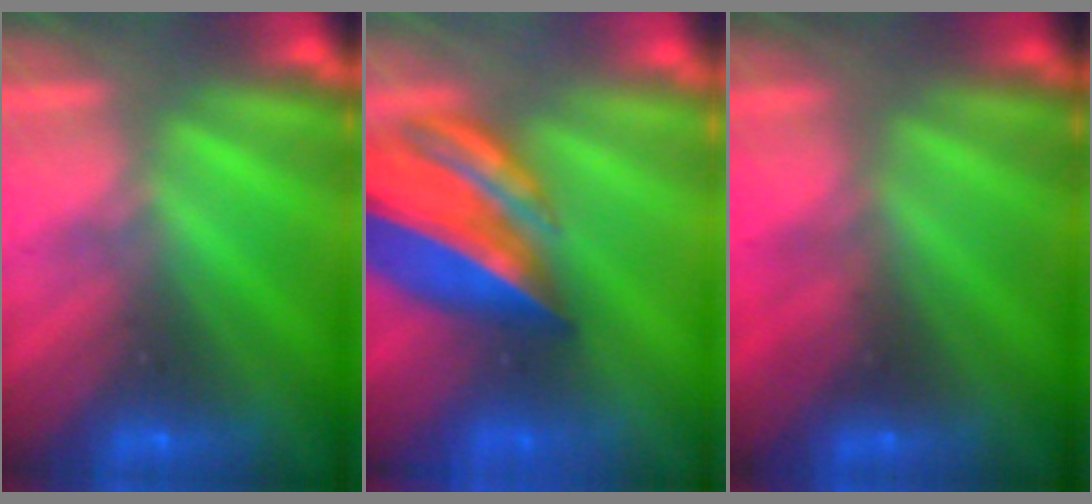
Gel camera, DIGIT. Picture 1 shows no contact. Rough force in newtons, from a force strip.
{"total": 8.7}
{"total": 2.2}